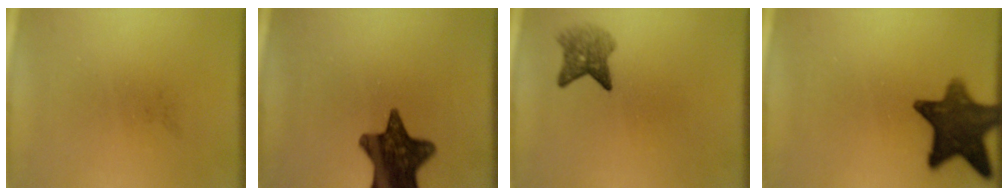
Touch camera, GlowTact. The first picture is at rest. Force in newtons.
{"total": 13.7}
{"total": 3.5}
{"total": 11.7}